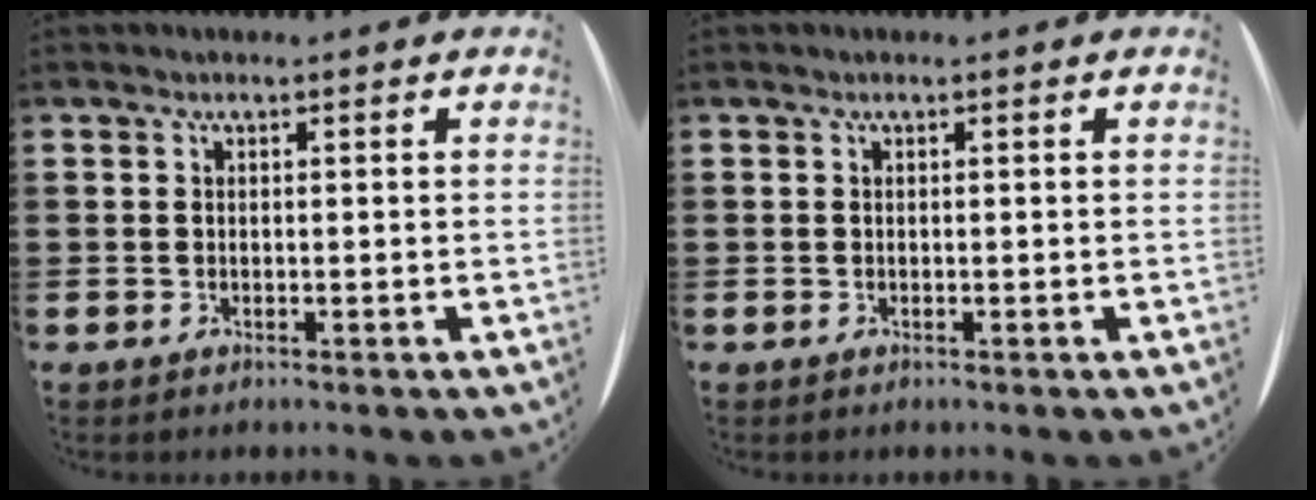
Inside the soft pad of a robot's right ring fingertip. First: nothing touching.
{"total": 0.0}